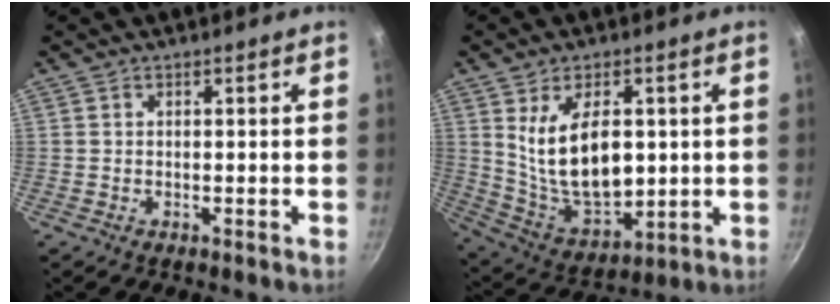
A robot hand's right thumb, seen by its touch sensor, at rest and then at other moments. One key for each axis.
{"total": 16.0, "fx": 2.2, "fy": 9.3, "fz": 12.8, "tx": -0.187, "ty": -0.031, "tz": 0.063}